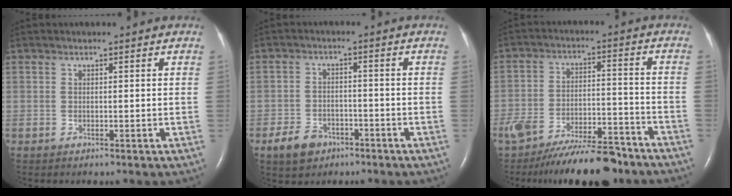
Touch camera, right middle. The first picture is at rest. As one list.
[{"total": 5.2, "force": [-3.3, 3.4, 2.1], "torque": [-0.047, 0.002, -0.051]}, {"total": 15.2, "force": [-12.8, 3.6, 7.3], "torque": [-0.122, 0.004, -0.202]}]